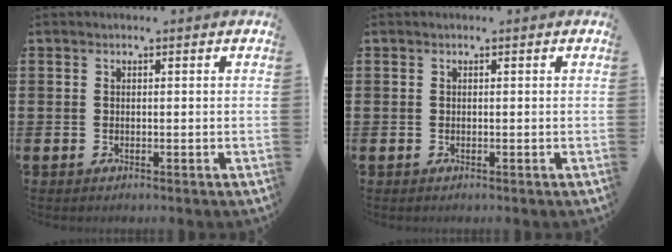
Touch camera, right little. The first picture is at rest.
{"total": 0.0}